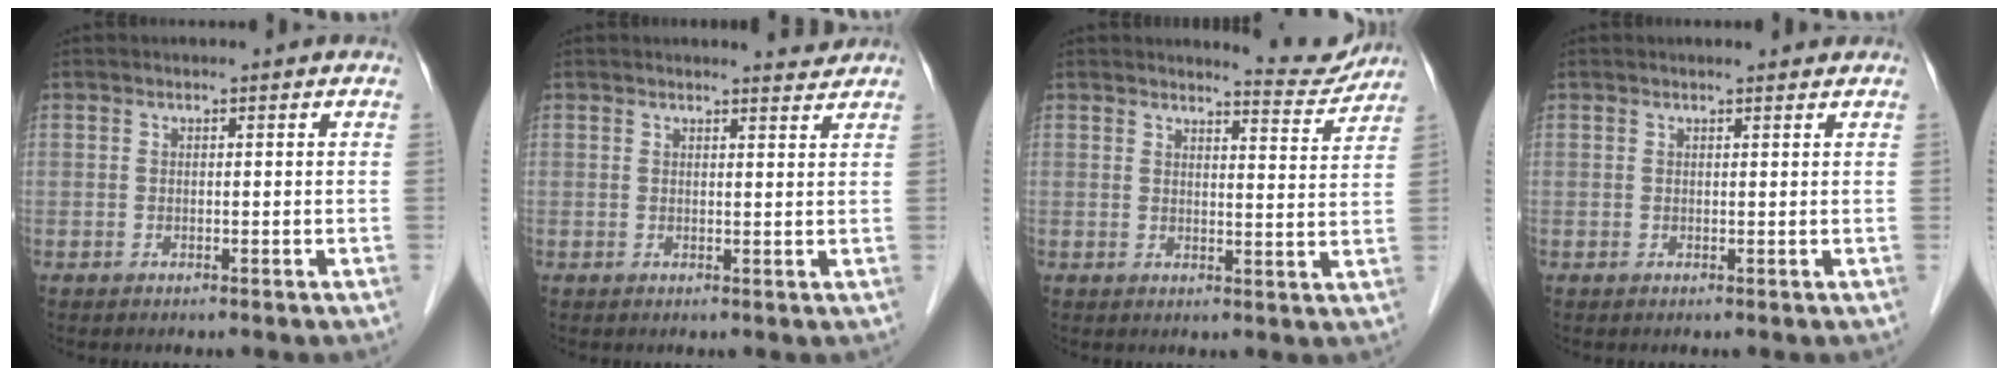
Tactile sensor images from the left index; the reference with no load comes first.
{"total": 2.1, "force": [2.0, -0.1, 0.0], "torque": [-0.005, -0.012, 0.024]}
{"total": 5.2, "force": [5.2, 0.1, 0.0], "torque": [-0.007, -0.028, 0.057]}
{"total": 2.0, "force": [1.8, 0.2, 0.6], "torque": [-0.011, 0.004, 0.022]}